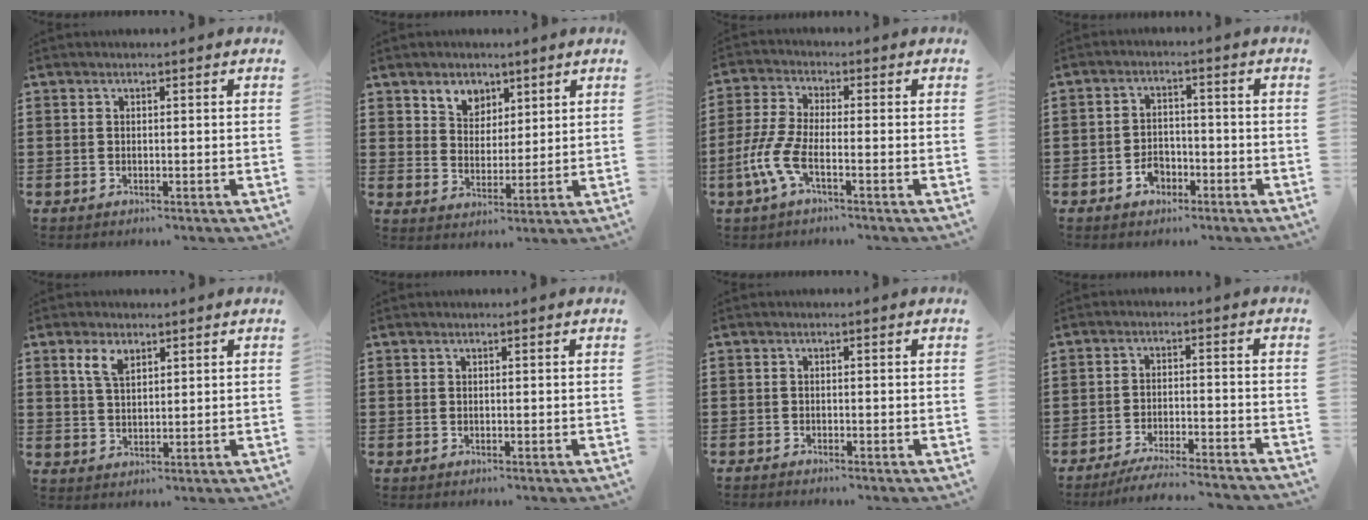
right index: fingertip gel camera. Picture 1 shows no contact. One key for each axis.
{"total": 4.6, "fx": 3.2, "fy": 3.3, "fz": 0.5, "tx": -0.031, "ty": 0.007, "tz": 0.059}
{"total": 6.0, "fx": -2.9, "fy": 1.8, "fz": 5.0, "tx": -0.142, "ty": -0.021, "tz": -0.064}
{"total": 3.4, "fx": -2.0, "fy": 2.3, "fz": 1.6, "tx": -0.032, "ty": 0.005, "tz": -0.039}
{"total": 3.7, "fx": 2.2, "fy": 1.7, "fz": 2.4, "tx": -0.054, "ty": 0.006, "tz": 0.040}
{"total": 0.0}
{"total": 0.8, "fx": -0.8, "fy": 0.1, "fz": 0.0, "tx": -0.001, "ty": 0.001, "tz": -0.016}
{"total": 4.7, "fx": -4.5, "fy": -0.2, "fz": 1.5, "tx": -0.033, "ty": -0.010, "tz": -0.089}